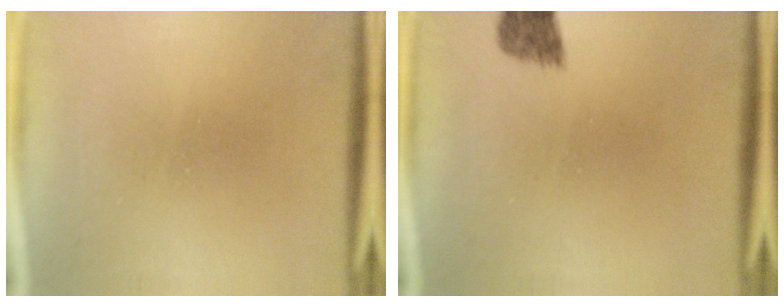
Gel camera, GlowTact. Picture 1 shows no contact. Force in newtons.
{"total": 1.9}